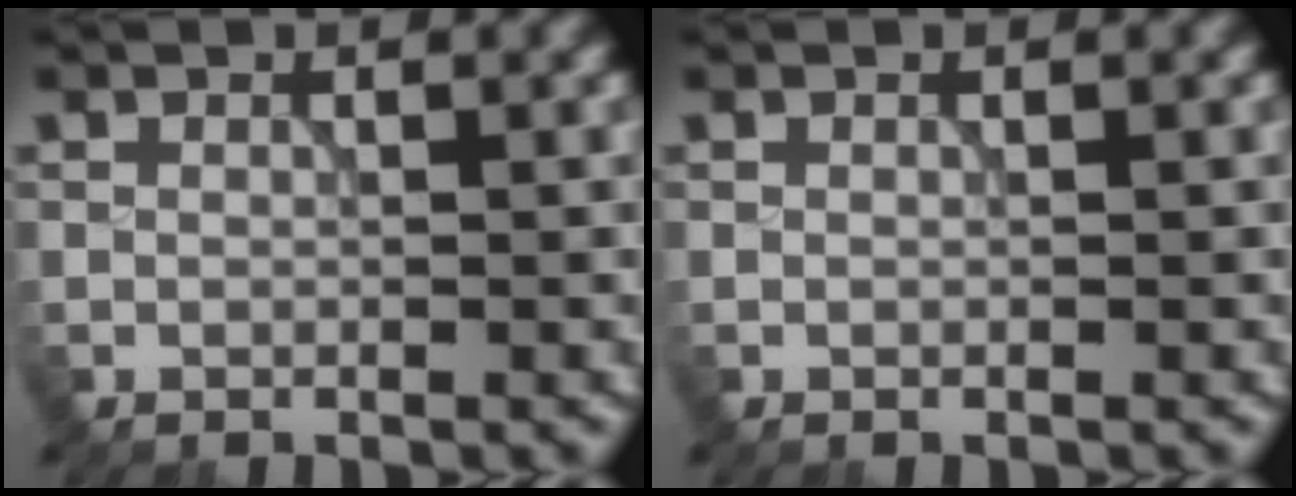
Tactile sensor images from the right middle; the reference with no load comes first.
{"total": 0.0}